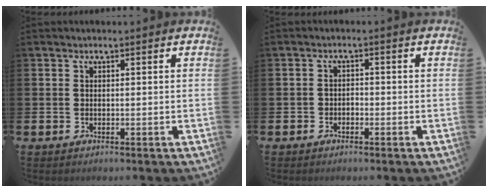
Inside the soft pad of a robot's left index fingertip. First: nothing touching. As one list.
[{"total": 1.4, "force": [-1.0, 0.9, 0.2], "torque": [-0.002, 0.000, -0.024]}]